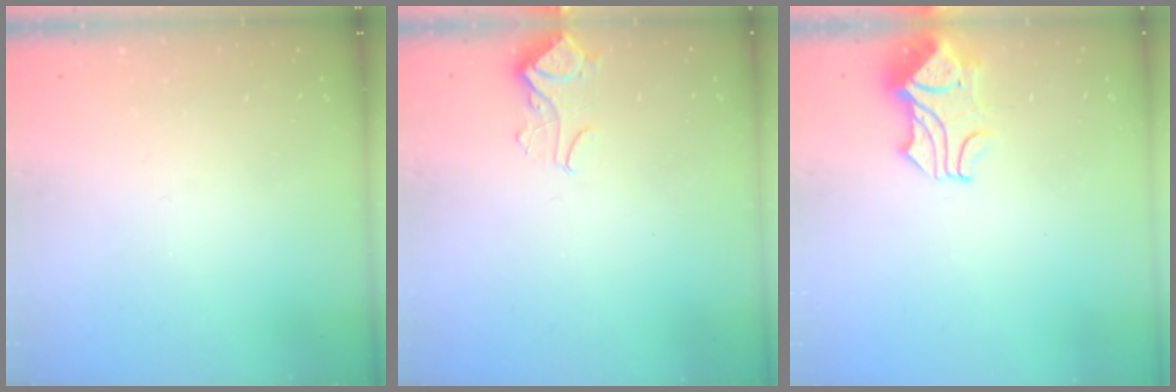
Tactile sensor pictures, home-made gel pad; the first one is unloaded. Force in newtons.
{"total": 2.1, "press": 2.1, "slide": 0.5}
{"total": 1.8, "press": 1.4, "slide": 1.1}